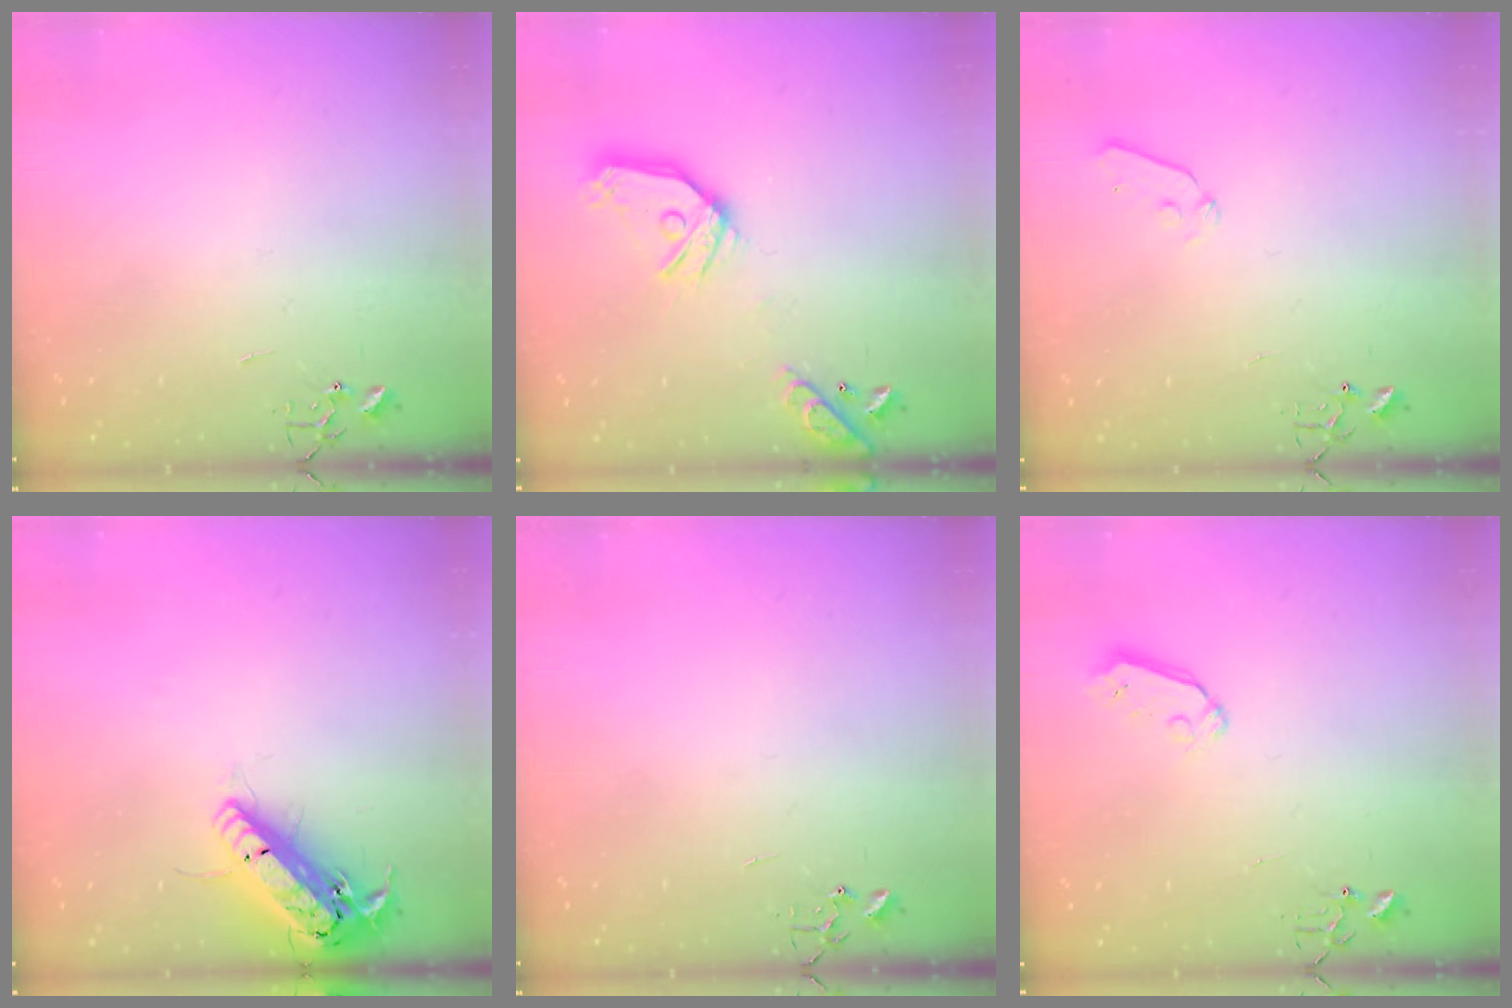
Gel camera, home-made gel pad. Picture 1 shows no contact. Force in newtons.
{"total": 16.2, "press": 16.0, "slide": 2.5}
{"total": 4.9, "press": 4.8, "slide": 0.7}
{"total": 18.4, "press": 18.1, "slide": 3.2}
{"total": 0.0}
{"total": 5.2, "press": 5.1, "slide": 0.5}